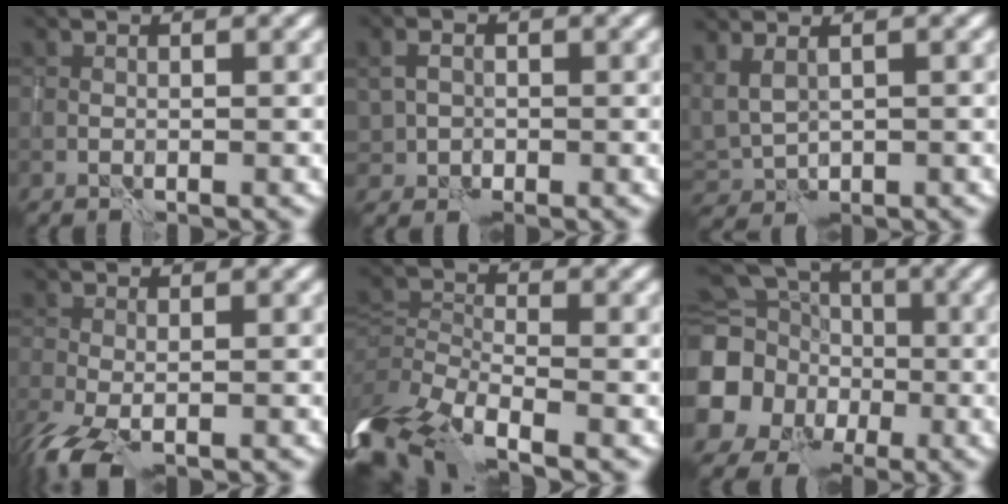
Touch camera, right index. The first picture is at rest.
{"total": 2.0, "force": [-0.1, 1.8, 0.8], "torque": [-0.013, -0.002, -0.003]}
{"total": 3.4, "force": [1.3, 2.0, 2.4], "torque": [-0.052, -0.004, 0.042]}
{"total": 3.9, "force": [-2.1, 1.7, 2.8], "torque": [-0.061, -0.017, -0.045]}
{"total": 10.0, "force": [-6.2, 5.0, 6.0], "torque": [-0.110, -0.005, -0.087]}
{"total": 14.7, "force": [-2.0, 13.8, 4.6], "torque": [-0.144, -0.016, -0.065]}